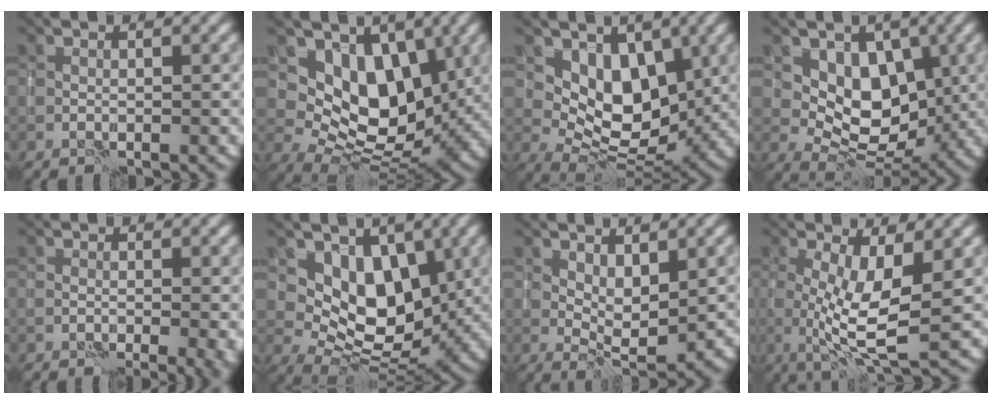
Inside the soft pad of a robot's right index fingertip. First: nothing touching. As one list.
[{"total": 8.5, "force": [2.8, 5.4, 5.9], "torque": [-0.095, -0.020, 0.042]}, {"total": 6.5, "force": [2.3, 3.9, 4.7], "torque": [-0.074, -0.018, 0.036]}, {"total": 5.7, "force": [1.7, 3.8, 3.8], "torque": [-0.054, -0.013, 0.028]}, {"total": 2.6, "force": [-0.6, 0.8, 2.4], "torque": [-0.023, -0.001, -0.009]}, {"total": 7.3, "force": [2.4, 4.5, 5.2], "torque": [-0.080, -0.019, 0.035]}, {"total": 3.3, "force": [1.5, 1.1, 2.7], "torque": [-0.046, -0.003, 0.030]}, {"total": 6.2, "force": [0.6, 1.3, 6.1], "torque": [-0.110, -0.005, 0.013]}]